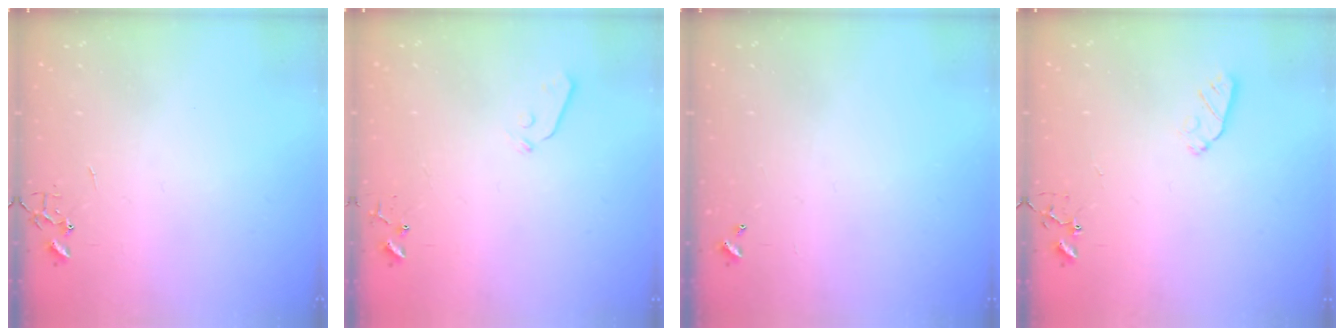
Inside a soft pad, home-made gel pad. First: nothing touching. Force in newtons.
{"total": 3.7, "press": 3.6, "slide": 0.6}
{"total": 0.0}
{"total": 5.5, "press": 5.4, "slide": 1.1}